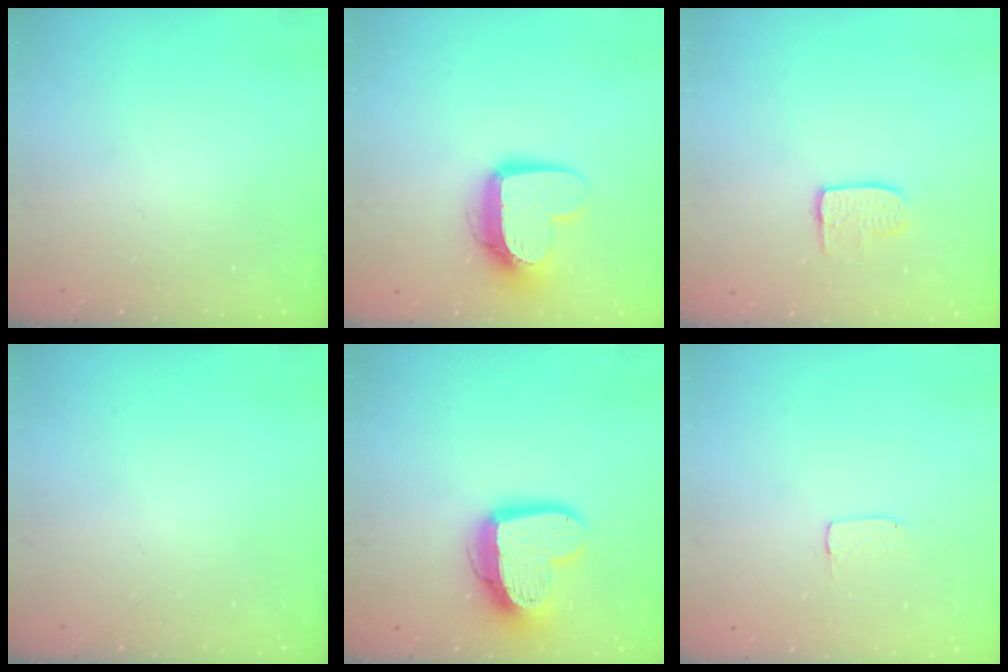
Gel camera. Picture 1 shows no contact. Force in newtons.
{"total": 12.2, "press": 12.2, "slide": 1.2}
{"total": 7.0, "press": 7.0, "slide": 0.4}
{"total": 0.0}
{"total": 15.6, "press": 15.5, "slide": 1.6}
{"total": 2.9, "press": 2.9, "slide": 0.2}